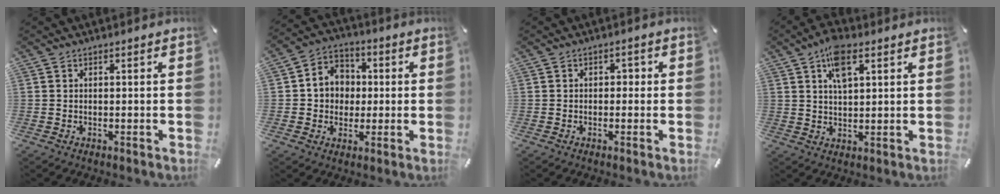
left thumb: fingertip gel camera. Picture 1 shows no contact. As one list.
[{"total": 8.2, "force": [-0.3, 7.8, 2.5], "torque": [-0.058, 0.009, -0.006]}, {"total": 1.5, "force": [-0.7, 1.0, 0.8], "torque": [-0.016, 0.008, -0.017]}, {"total": 7.4, "force": [3.6, 3.4, 5.4], "torque": [-0.092, -0.006, 0.061]}]